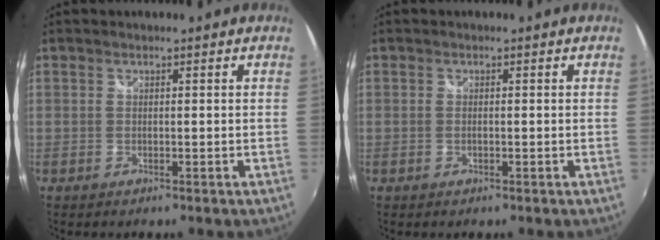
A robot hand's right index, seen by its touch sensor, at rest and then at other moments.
{"total": 0.7, "force": [-0.3, 0.4, 0.6], "torque": [-0.013, -0.001, -0.006]}